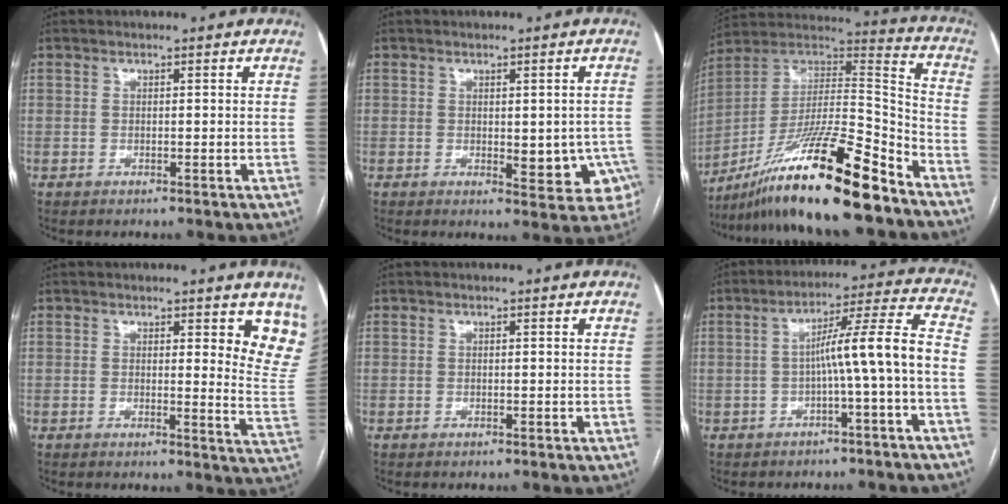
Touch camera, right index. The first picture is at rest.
{"total": 7.3, "force": [-1.7, 3.6, 6.1], "torque": [-0.050, 0.004, -0.013]}
{"total": 23.2, "force": [-16.7, 1.5, 16.0], "torque": [-0.278, -0.005, -0.295]}
{"total": 8.4, "force": [5.8, 1.9, 5.7], "torque": [-0.049, -0.031, 0.046]}
{"total": 0.0}
{"total": 9.2, "force": [-2.1, -1.1, 8.9], "torque": [-0.132, 0.031, -0.030]}